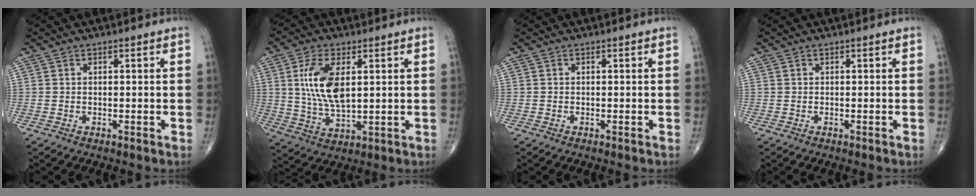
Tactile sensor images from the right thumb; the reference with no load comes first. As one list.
[{"total": 11.3, "force": [2.5, 5.4, 9.6], "torque": [-0.189, -0.014, 0.053]}, {"total": 0.0}, {"total": 0.0}]